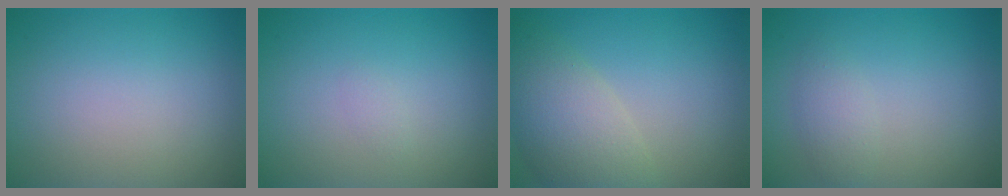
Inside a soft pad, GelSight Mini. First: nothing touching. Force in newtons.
{"total": 0.5, "press": 0.5, "slide": 0.1}
{"total": 6.1, "press": 6.1, "slide": 0.6}
{"total": 1.6, "press": 1.6, "slide": 0.1}